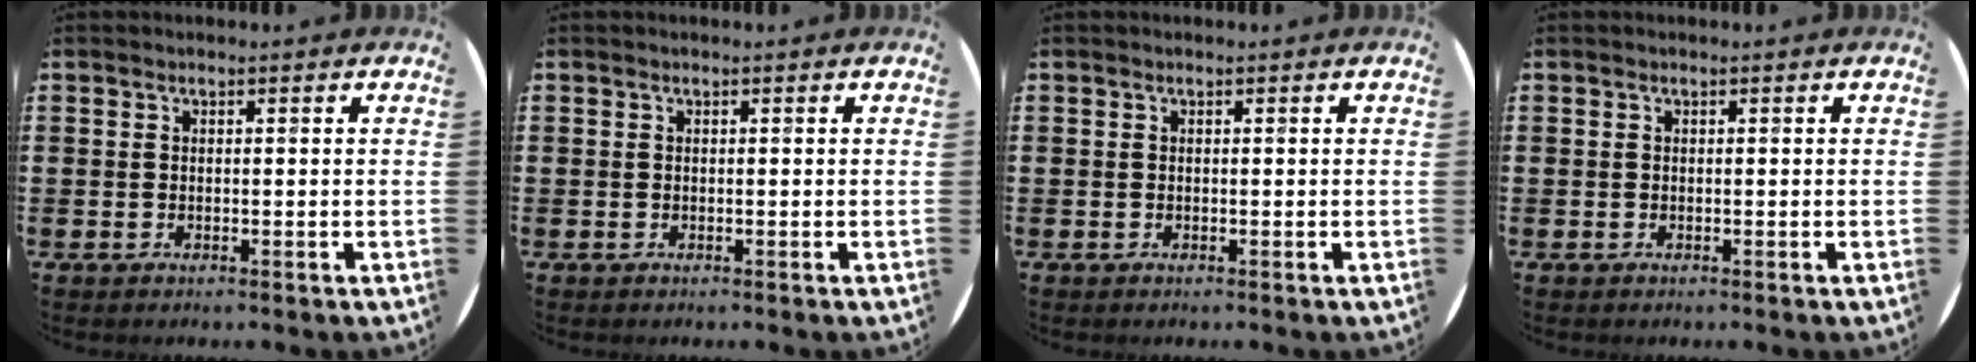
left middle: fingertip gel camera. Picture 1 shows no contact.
{"total": 0.0}
{"total": 0.0}
{"total": 0.0}